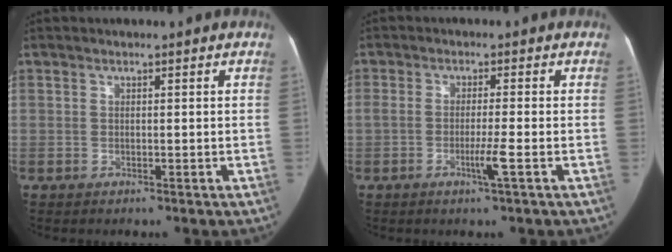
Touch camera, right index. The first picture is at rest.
{"total": 3.1, "force": [-1.4, -0.6, 2.7], "torque": [-0.050, -0.011, -0.030]}